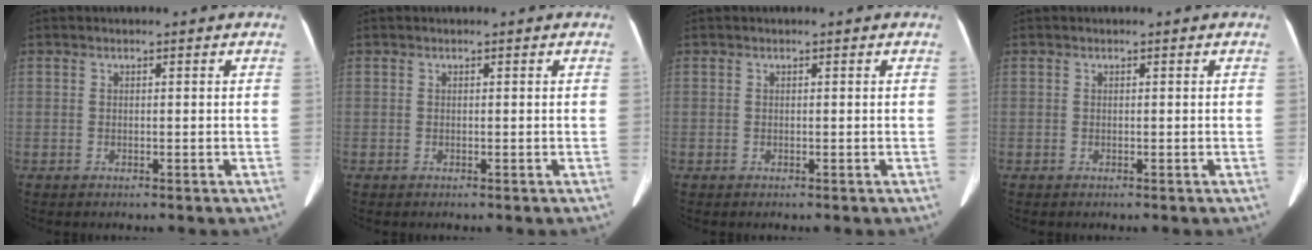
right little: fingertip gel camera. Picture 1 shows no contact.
{"total": 0.0}
{"total": 0.0}
{"total": 0.0}